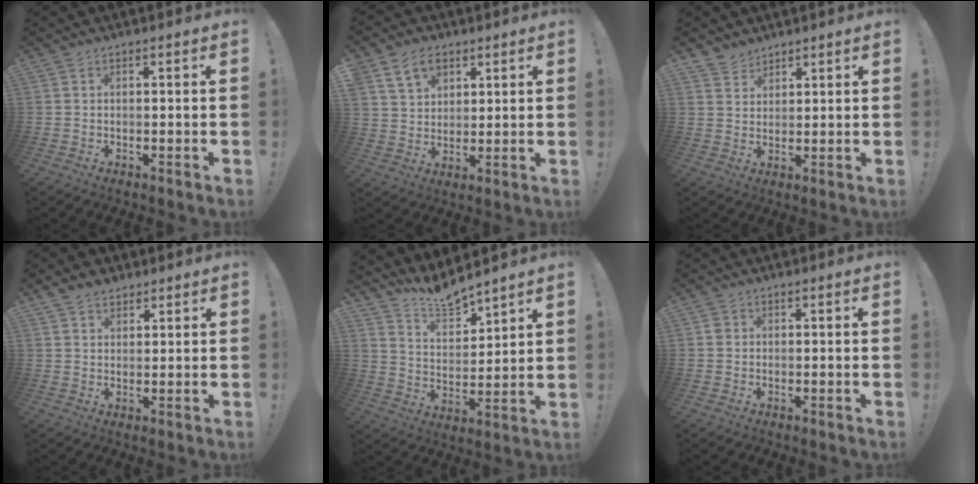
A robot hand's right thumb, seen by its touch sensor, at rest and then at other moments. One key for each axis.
{"total": 10.5, "fx": 5.8, "fy": 7.6, "fz": 4.3, "tx": -0.064, "ty": -0.022, "tz": 0.114}
{"total": 4.0, "fx": 3.4, "fy": 2.2, "fz": 0.0, "tx": 0.001, "ty": -0.024, "tz": 0.064}
{"total": 3.9, "fx": 2.9, "fy": 2.4, "fz": 1.1, "tx": -0.020, "ty": -0.012, "tz": 0.054}
{"total": 9.5, "fx": 9.3, "fy": 1.4, "fz": 1.4, "tx": -0.038, "ty": -0.082, "tz": 0.173}
{"total": 1.2, "fx": 0.4, "fy": 1.1, "fz": 0.4, "tx": -0.001, "ty": 0.001, "tz": 0.006}